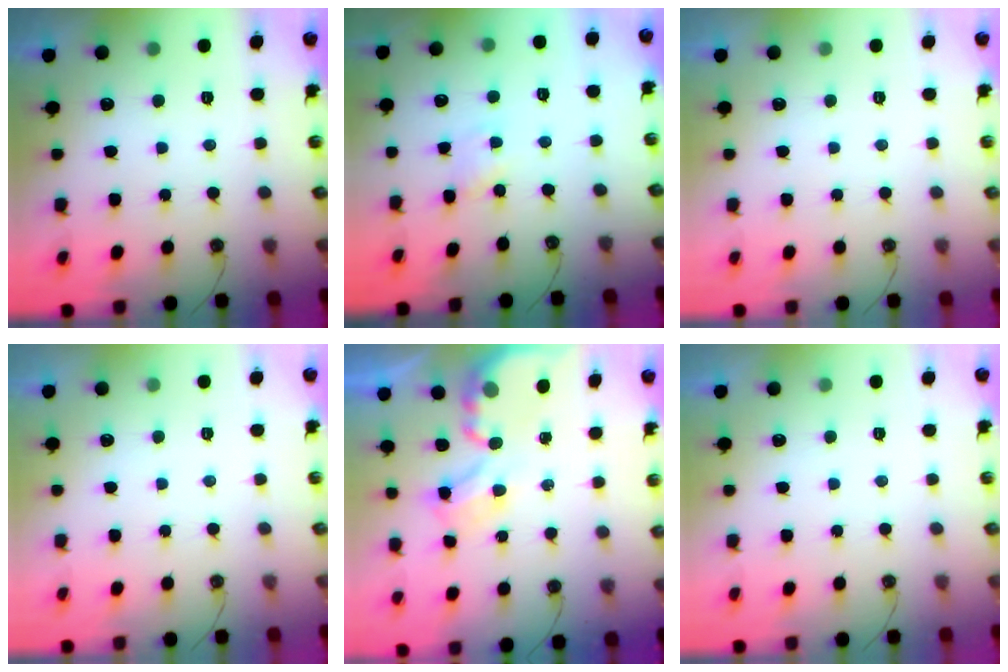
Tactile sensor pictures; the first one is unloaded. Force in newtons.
{"total": 2.2, "press": 2.2, "slide": 0.3}
{"total": 0.0}
{"total": 0.0}
{"total": 3.7, "press": 3.7, "slide": 0.2}
{"total": 0.0}